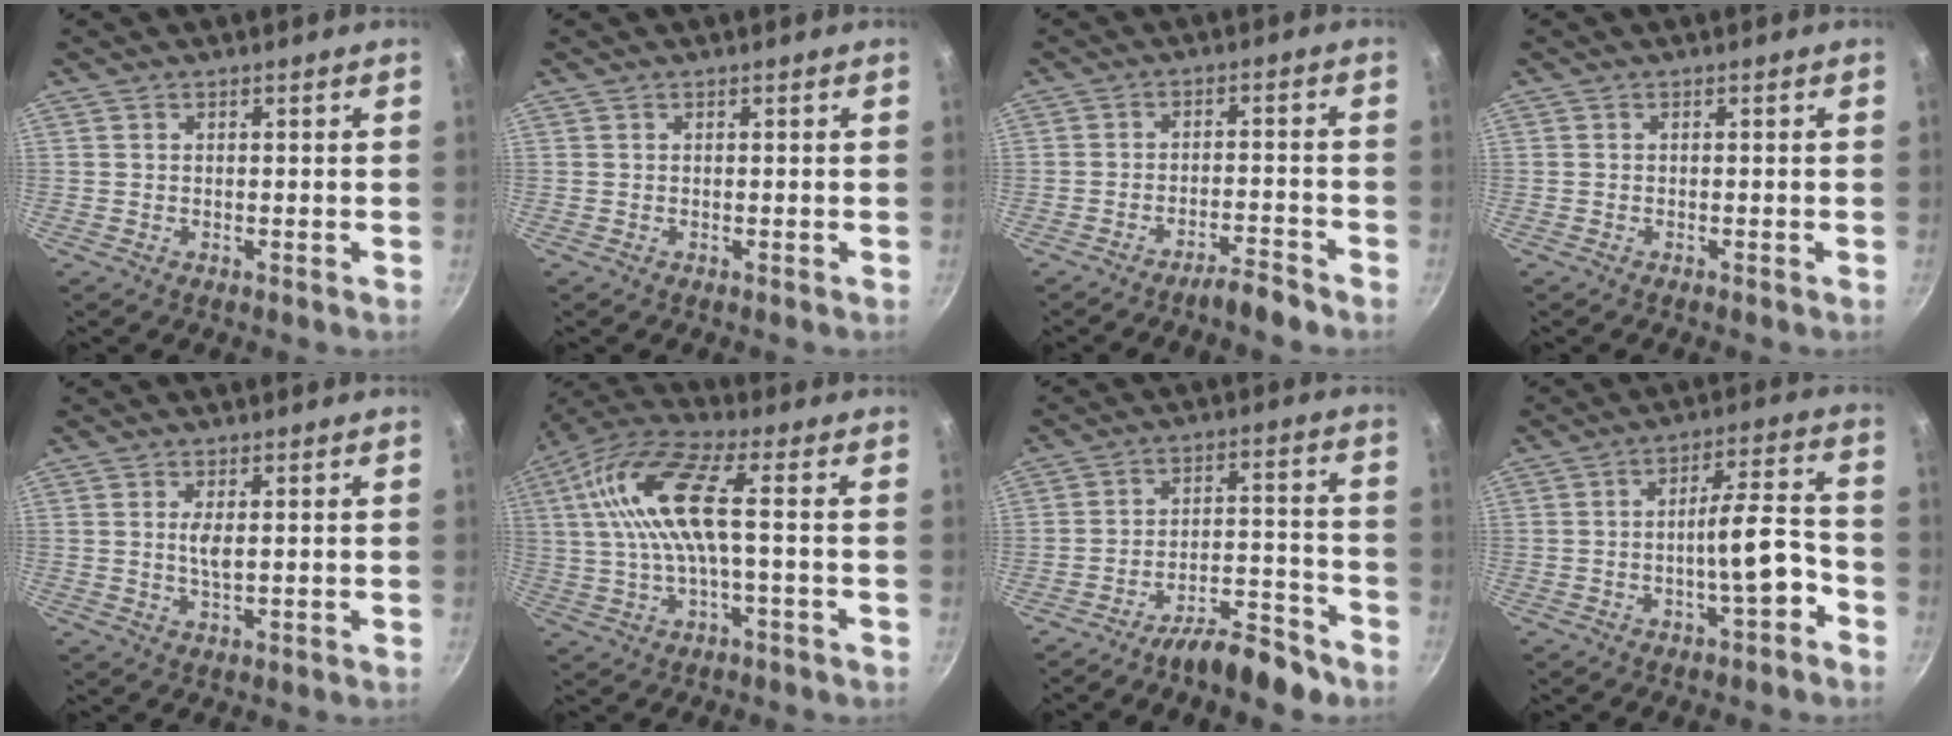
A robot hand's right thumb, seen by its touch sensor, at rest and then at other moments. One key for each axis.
{"total": 0.0}
{"total": 4.5, "fx": -3.8, "fy": 0.5, "fz": 2.3, "tx": -0.041, "ty": 0.035, "tz": -0.059}
{"total": 0.0}
{"total": 2.8, "fx": 0.6, "fy": 0.9, "fz": 2.6, "tx": -0.048, "ty": -0.005, "tz": 0.013}
{"total": 14.7, "fx": 1.4, "fy": 4.4, "fz": 13.9, "tx": -0.277, "ty": 0.026, "tz": 0.020}
{"total": 10.0, "fx": -7.9, "fy": 3.0, "fz": 5.3, "tx": -0.067, "ty": 0.079, "tz": -0.124}
{"total": 9.3, "fx": -4.0, "fy": 2.6, "fz": 8.0, "tx": -0.103, "ty": 0.051, "tz": -0.057}